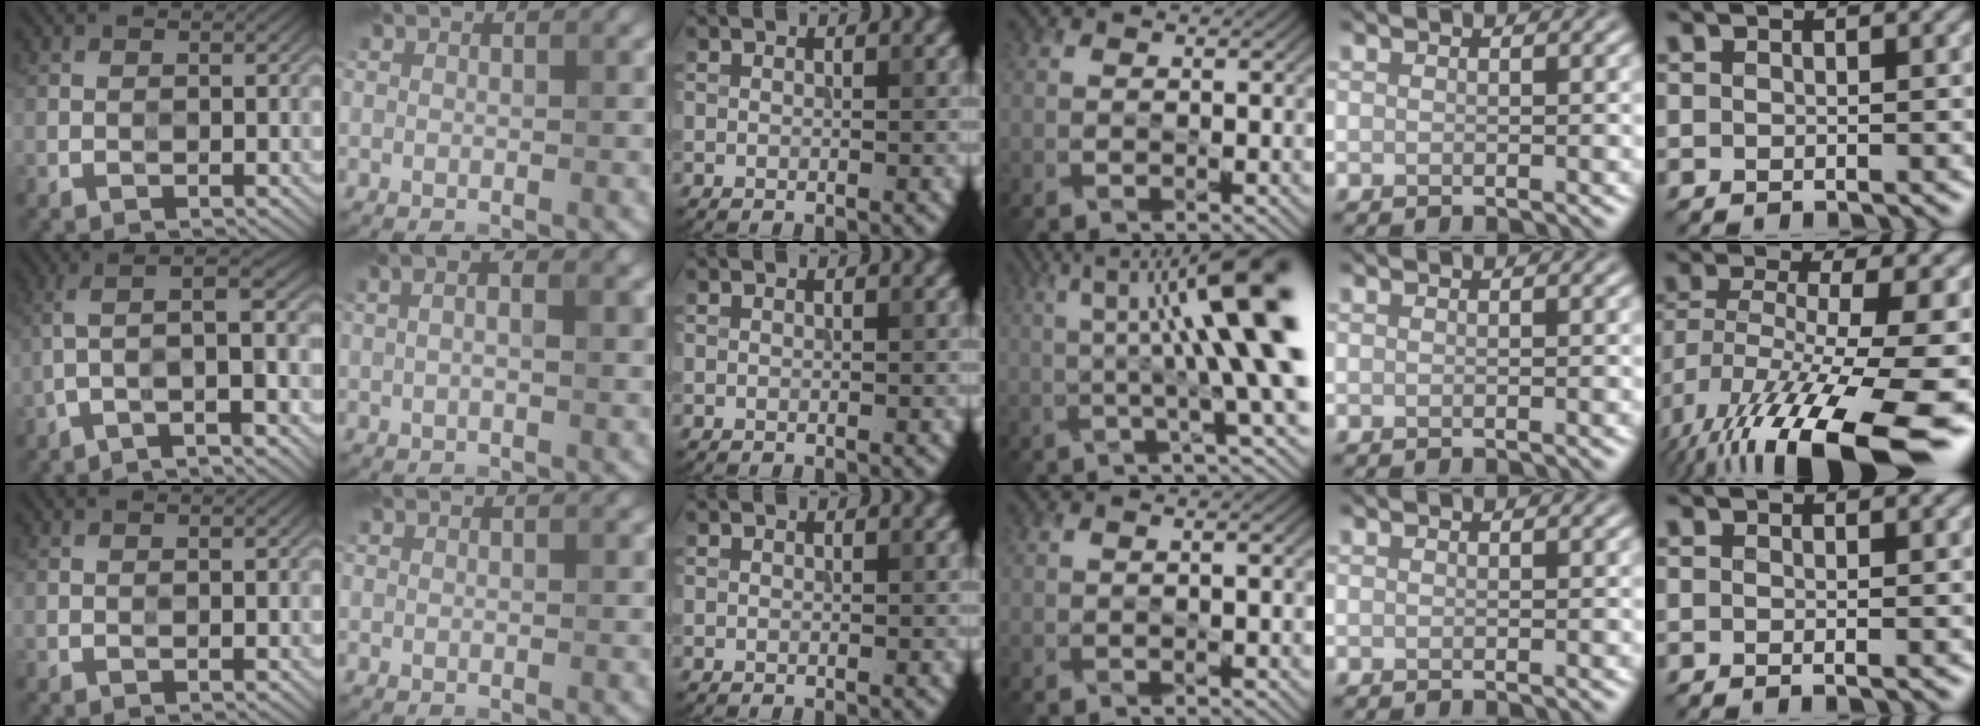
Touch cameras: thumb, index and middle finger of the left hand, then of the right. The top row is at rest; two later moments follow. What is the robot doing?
{"motion": "wipe", "object": "glass cup"}